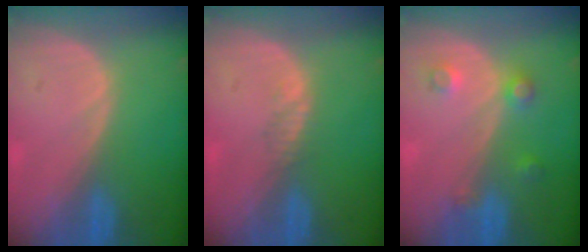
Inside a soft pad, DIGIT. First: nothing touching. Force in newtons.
{"total": 1.1, "press": 0.9, "slide": 0.7}
{"total": 3.5, "press": 3.1, "slide": 1.5}